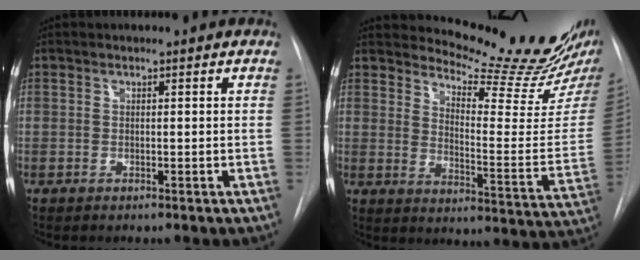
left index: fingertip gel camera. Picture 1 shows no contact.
{"total": 17.7, "force": [16.7, 0.0, 5.6], "torque": [-0.088, -0.127, 0.208]}